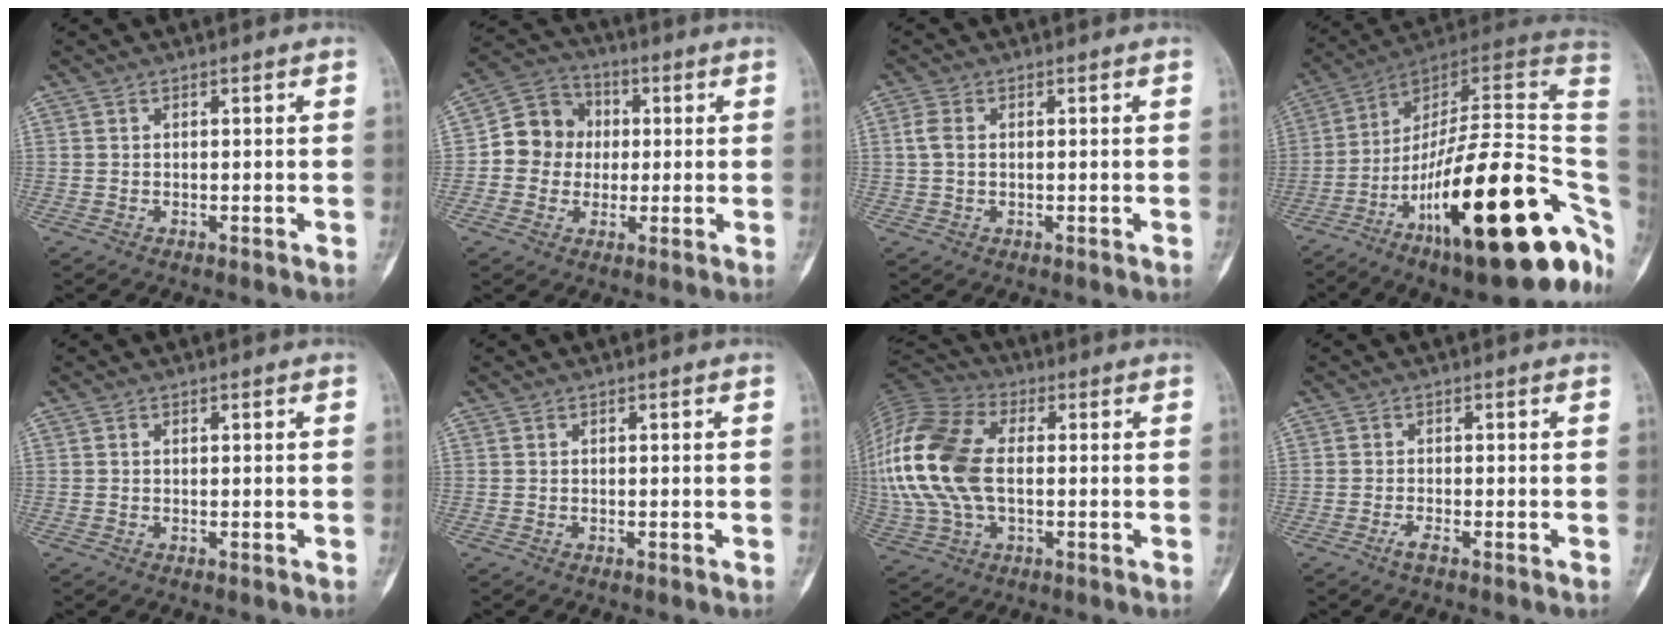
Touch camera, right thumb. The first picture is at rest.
{"total": 10.0, "force": [0.2, 9.2, 3.9], "torque": [-0.027, 0.024, -0.009]}
{"total": 3.0, "force": [0.4, 2.0, 2.2], "torque": [-0.055, 0.005, 0.004]}
{"total": 32.8, "force": [-10.0, 10.0, 29.6], "torque": [-0.358, 0.077, -0.155]}
{"total": 0.0}
{"total": 0.0}
{"total": 20.0, "force": [0.5, 11.9, 16.1], "torque": [-0.369, 0.014, 0.009]}
{"total": 1.5, "force": [-1.0, 0.1, 1.1], "torque": [-0.030, -0.001, -0.022]}